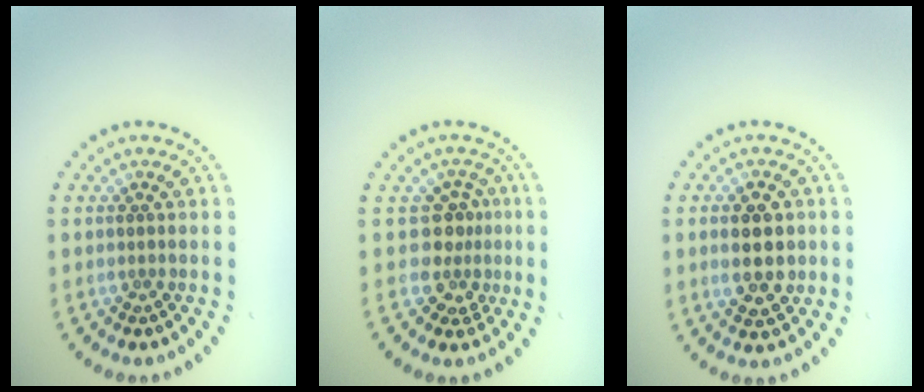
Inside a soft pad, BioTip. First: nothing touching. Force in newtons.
{"total": 2.8, "press": 2.0, "slide": 2.0}
{"total": 3.8, "press": 3.8, "slide": 0.2}